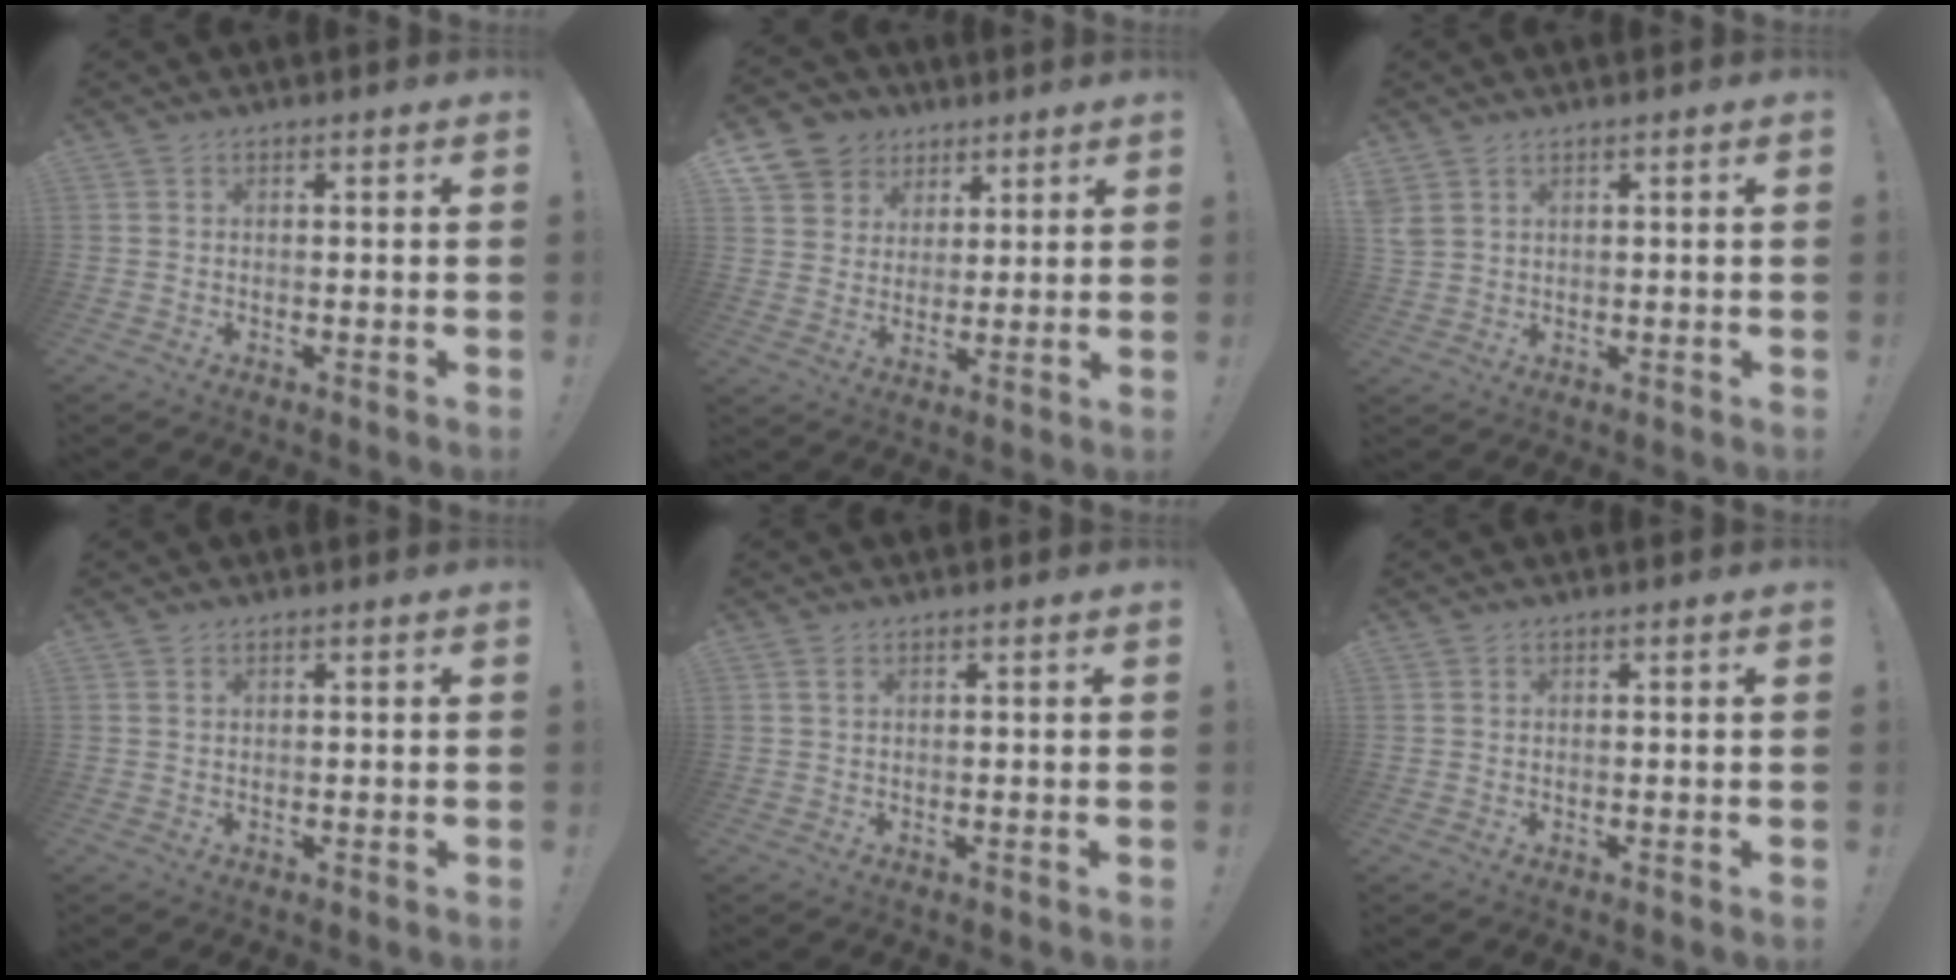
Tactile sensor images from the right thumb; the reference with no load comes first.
{"total": 9.7, "force": [5.0, 8.0, 2.1], "torque": [-0.032, -0.035, 0.103]}
{"total": 3.3, "force": [1.9, 2.2, 1.5], "torque": [-0.031, -0.004, 0.040]}
{"total": 0.6, "force": [0.5, 0.3, 0.4], "torque": [0.001, -0.002, 0.007]}
{"total": 1.2, "force": [0.6, 0.4, 1.0], "torque": [-0.018, 0.002, 0.011]}
{"total": 0.0}